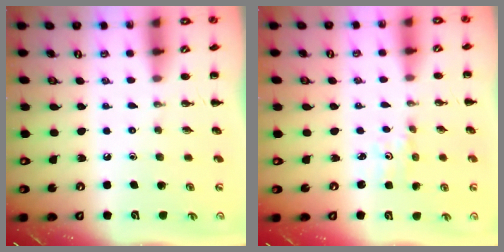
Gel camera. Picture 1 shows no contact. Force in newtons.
{"total": 1.2, "press": 1.1, "slide": 0.4}